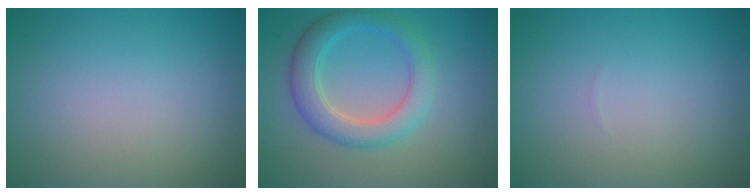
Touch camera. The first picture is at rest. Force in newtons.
{"total": 4.3, "press": 4.2, "slide": 0.1}
{"total": 0.0}